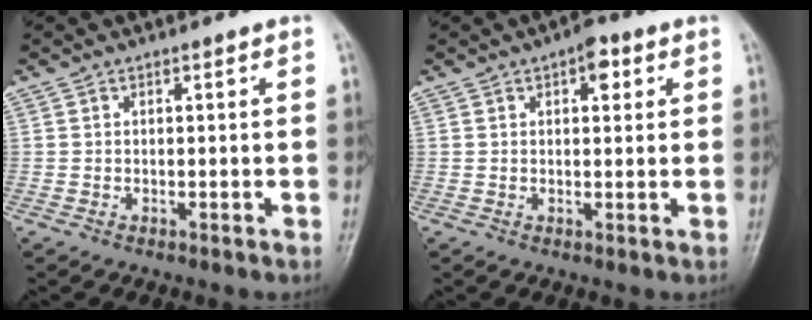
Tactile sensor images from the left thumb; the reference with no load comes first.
{"total": 4.2, "force": [1.8, 2.1, 3.2], "torque": [-0.027, 0.001, 0.016]}